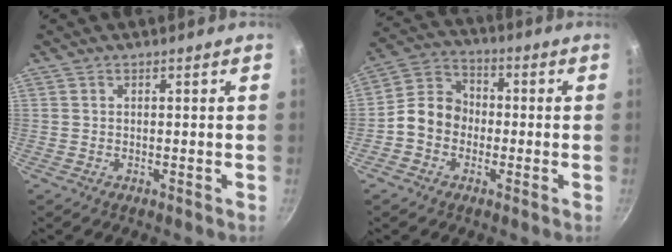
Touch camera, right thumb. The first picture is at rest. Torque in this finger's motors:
{"motor_torque": [0.10, 0.07, 0.76, -0.68, 0.03]}